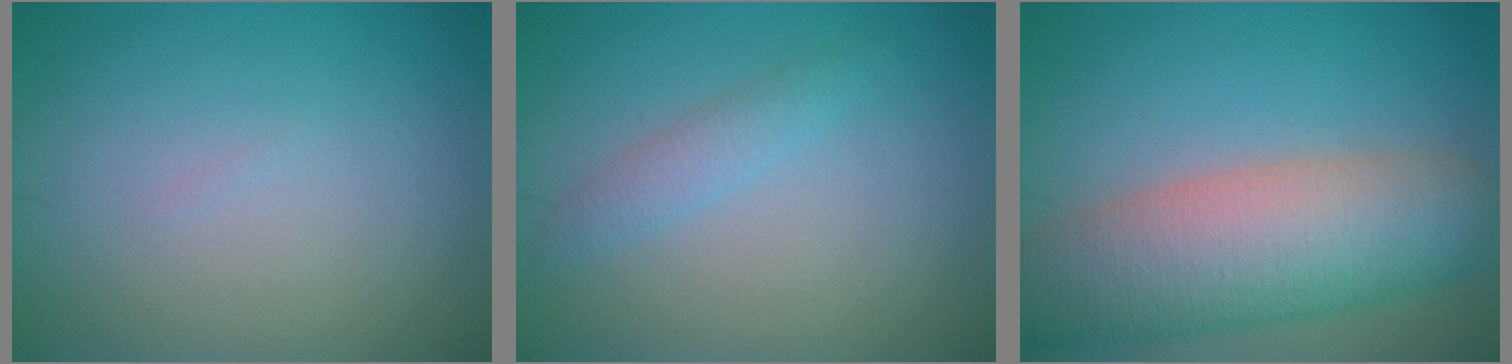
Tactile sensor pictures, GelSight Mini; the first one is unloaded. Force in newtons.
{"total": 1.7, "press": 1.7, "slide": 0.1}
{"total": 10.4, "press": 10.4, "slide": 0.5}